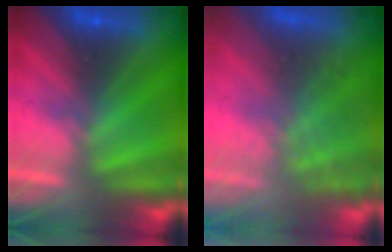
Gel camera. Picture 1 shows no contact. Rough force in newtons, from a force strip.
{"total": 7.5}